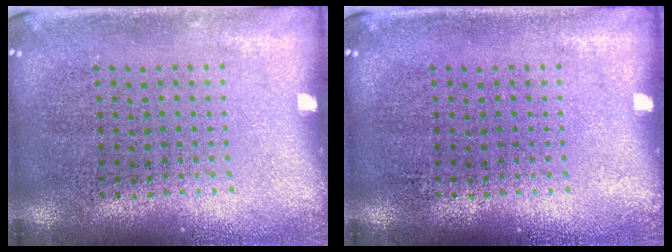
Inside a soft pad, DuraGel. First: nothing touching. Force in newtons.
{"total": 0.0}